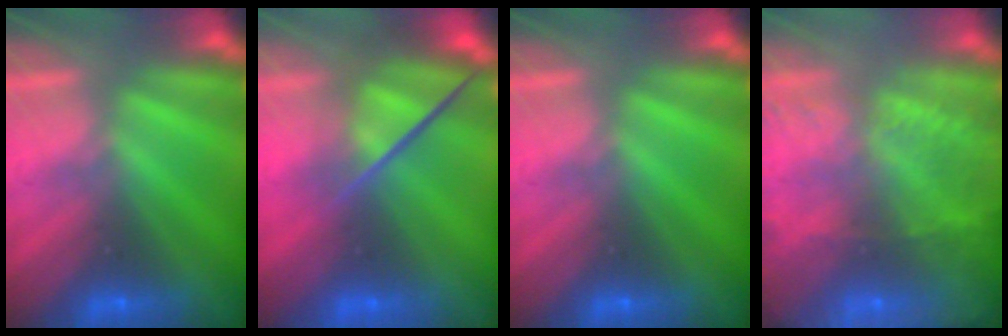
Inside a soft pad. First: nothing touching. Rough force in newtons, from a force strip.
{"total": 3.8}
{"total": 0.0}
{"total": 7.4}